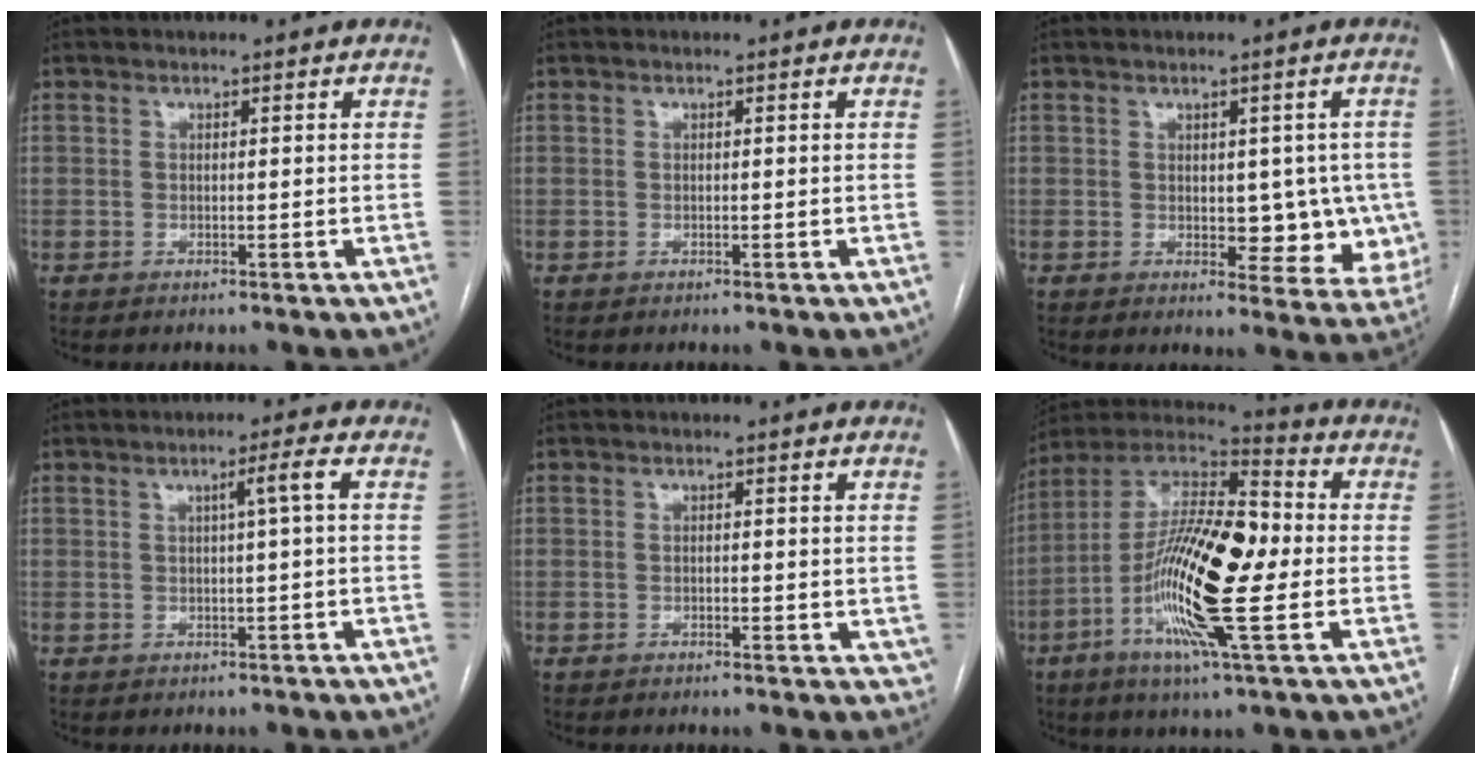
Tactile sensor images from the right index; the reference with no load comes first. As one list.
[{"total": 0.0}, {"total": 8.2, "force": [-0.1, 4.6, 6.8], "torque": [-0.054, 0.006, 0.007]}, {"total": 2.6, "force": [0.3, -0.9, 2.5], "torque": [-0.040, 0.003, 0.008]}, {"total": 1.8, "force": [0.1, 1.1, 1.3], "torque": [-0.011, 0.001, -0.001]}, {"total": 20.0, "force": [-3.2, 3.0, 19.5], "torque": [-0.377, 0.003, -0.065]}]